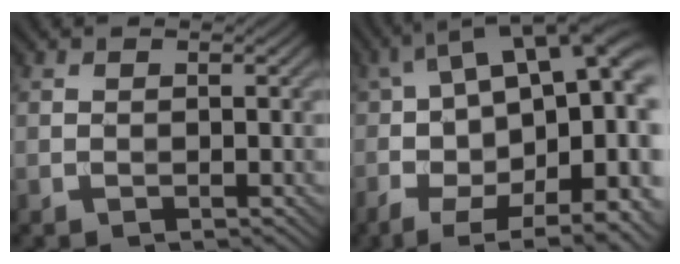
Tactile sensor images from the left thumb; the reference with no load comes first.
{"total": 18.3, "force": [-1.0, 9.9, 15.4], "torque": [-0.248, 0.000, 0.006]}